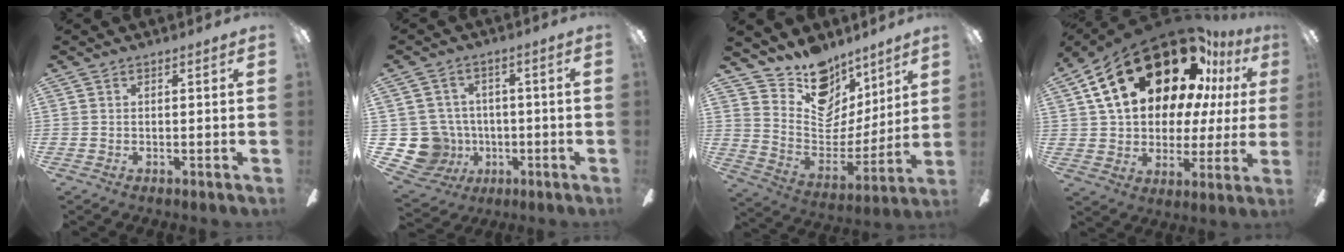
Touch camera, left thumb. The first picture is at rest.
{"total": 10.4, "force": [-1.5, 10.0, 2.6], "torque": [-0.102, 0.012, -0.019]}
{"total": 14.8, "force": [11.5, 8.5, 3.9], "torque": [-0.082, -0.102, 0.212]}
{"total": 28.4, "force": [15.2, 16.1, 17.9], "torque": [-0.318, -0.088, 0.283]}